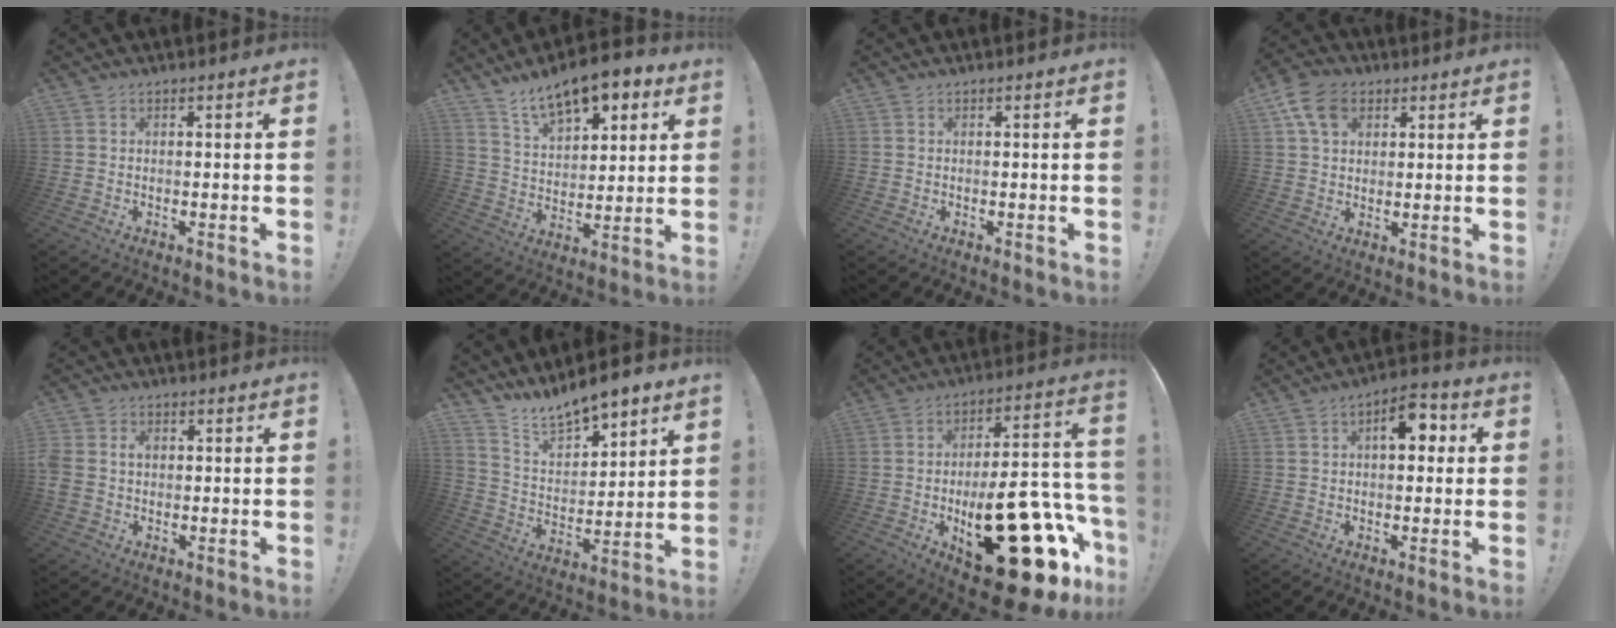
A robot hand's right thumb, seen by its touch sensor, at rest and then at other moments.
{"total": 13.7, "force": [9.8, 6.3, 7.2], "torque": [-0.112, -0.066, 0.175]}
{"total": 0.0}
{"total": 10.9, "force": [4.8, 7.8, 5.9], "torque": [-0.093, -0.007, 0.096]}
{"total": 4.2, "force": [0.1, 3.4, 2.5], "torque": [-0.050, 0.003, 0.001]}
{"total": 10.6, "force": [9.9, 2.7, 2.6], "torque": [-0.050, -0.086, 0.183]}
{"total": 29.5, "force": [-9.5, 13.2, 24.6], "torque": [-0.336, 0.040, -0.134]}
{"total": 8.7, "force": [1.9, 4.9, 6.9], "torque": [-0.081, 0.003, 0.027]}